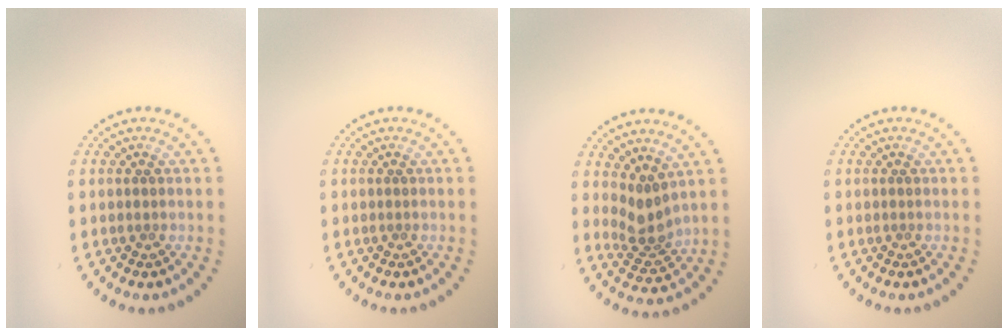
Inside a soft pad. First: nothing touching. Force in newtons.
{"total": 0.0}
{"total": 2.8, "press": 2.1, "slide": 1.8}
{"total": 0.0}